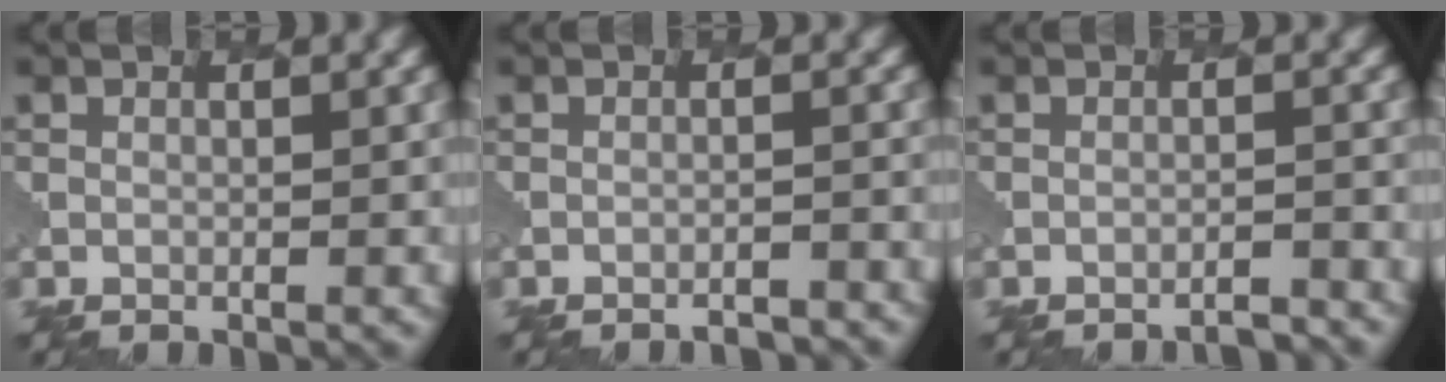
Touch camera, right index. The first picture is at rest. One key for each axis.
{"total": 3.0, "fx": -2.9, "fy": 0.4, "fz": 0.9, "tx": -0.002, "ty": 0.015, "tz": -0.042}
{"total": 2.7, "fx": -2.5, "fy": 0.2, "fz": 0.9, "tx": -0.008, "ty": 0.010, "tz": -0.045}